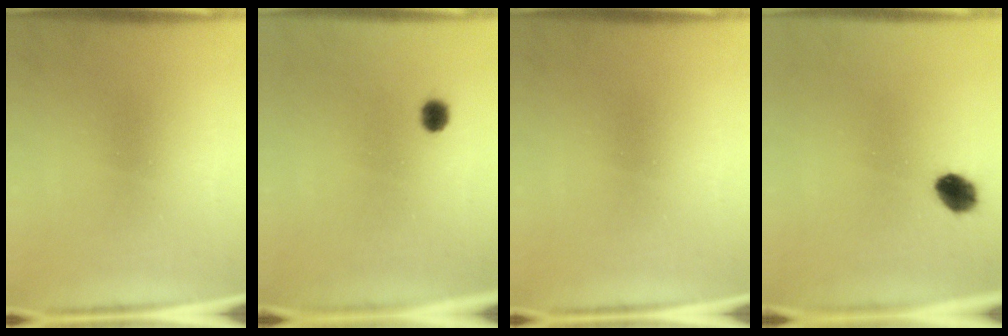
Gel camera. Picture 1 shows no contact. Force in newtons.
{"total": 1.9}
{"total": 0.0}
{"total": 5.5}